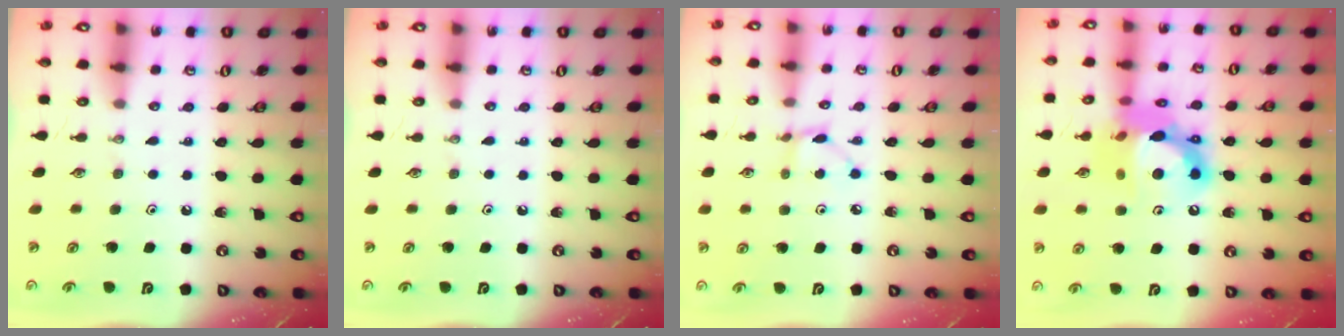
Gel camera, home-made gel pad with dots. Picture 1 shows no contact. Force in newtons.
{"total": 0.0}
{"total": 2.8, "press": 2.8, "slide": 0.4}
{"total": 18.9, "press": 18.8, "slide": 1.2}